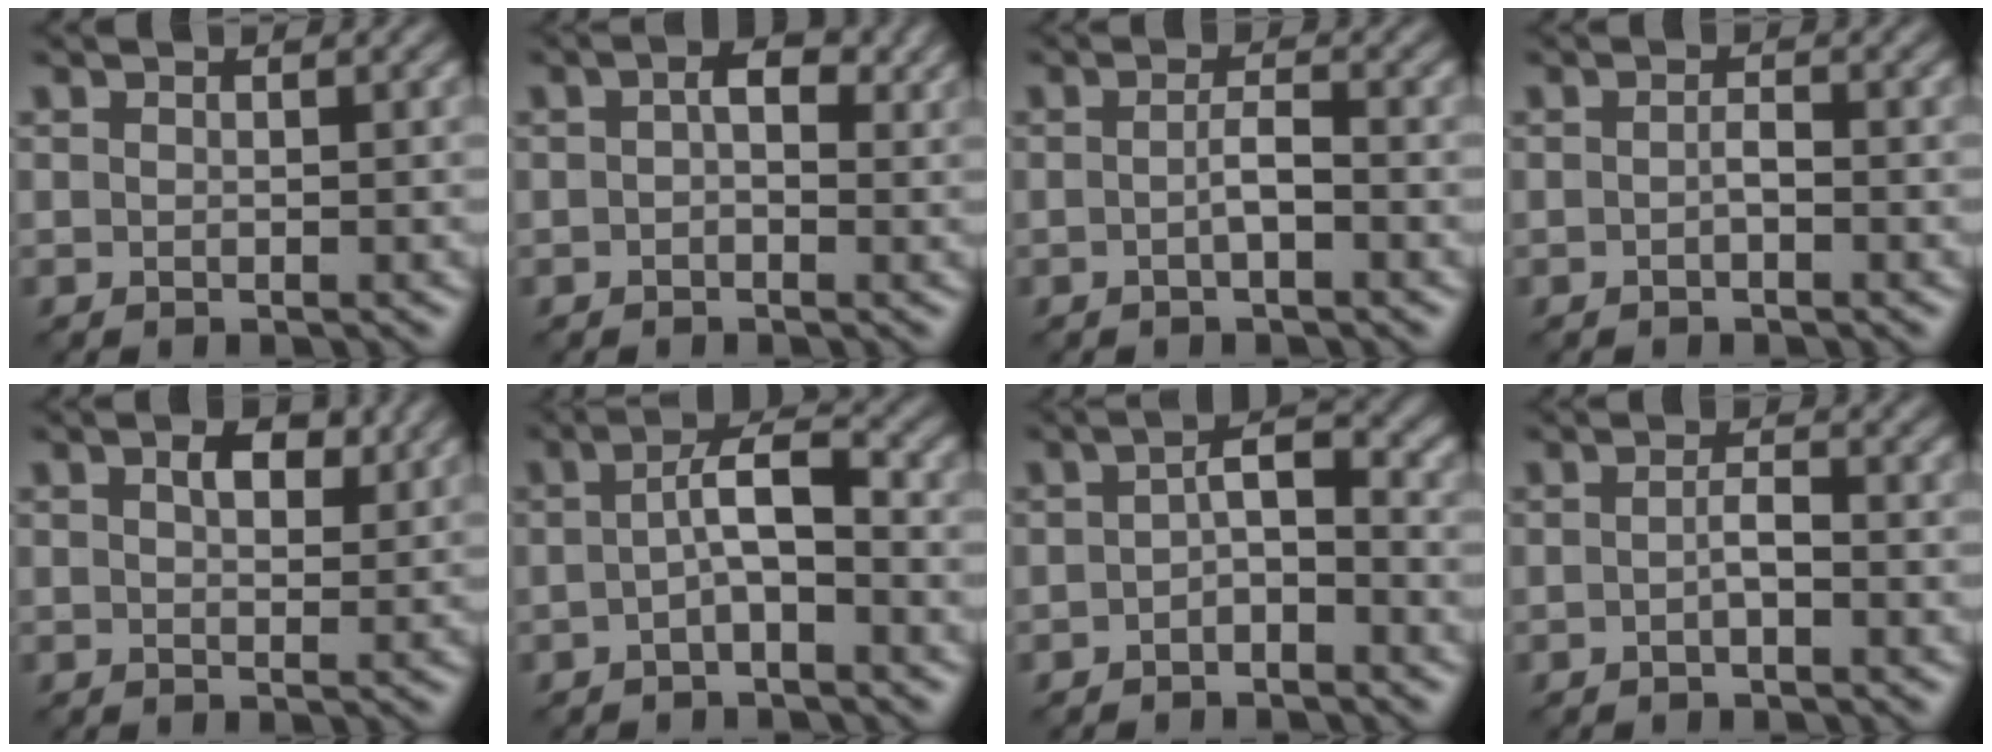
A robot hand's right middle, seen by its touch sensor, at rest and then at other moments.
{"total": 2.4, "force": [0.4, 1.2, 2.1], "torque": [-0.029, 0.006, 0.000]}
{"total": 1.6, "force": [-0.4, 0.2, 1.5], "torque": [-0.029, 0.003, -0.009]}
{"total": 0.9, "force": [-0.4, 0.2, 0.9], "torque": [-0.017, 0.002, -0.006]}
{"total": 2.5, "force": [1.1, 1.2, 1.9], "torque": [-0.029, 0.003, 0.020]}
{"total": 3.4, "force": [-0.5, 0.8, 3.2], "torque": [-0.056, 0.014, -0.012]}
{"total": 2.6, "force": [-0.8, 1.0, 2.3], "torque": [-0.038, 0.010, -0.020]}
{"total": 1.3, "force": [-0.4, 0.2, 1.3], "torque": [-0.024, 0.003, -0.008]}